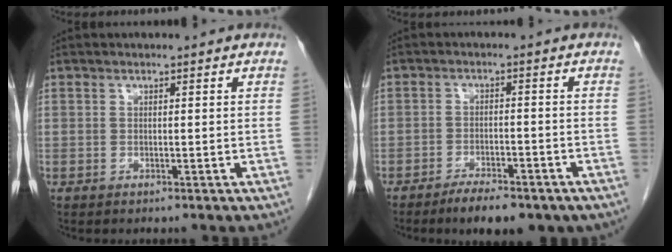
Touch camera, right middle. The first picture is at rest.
{"total": 7.9, "force": [-5.9, 2.5, 4.7], "torque": [-0.066, -0.006, -0.085]}